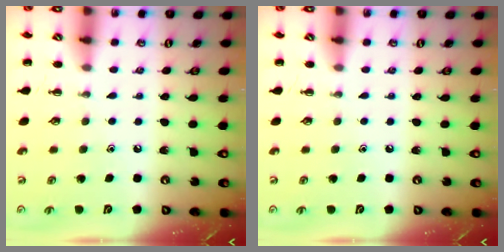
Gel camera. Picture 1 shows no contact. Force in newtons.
{"total": 0.0}